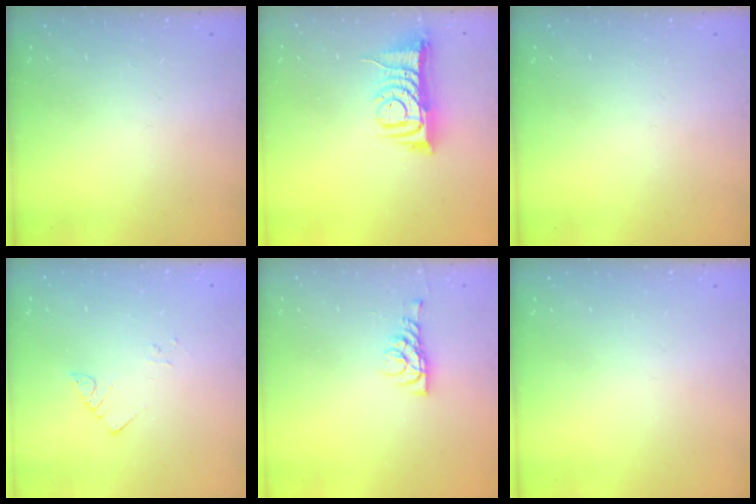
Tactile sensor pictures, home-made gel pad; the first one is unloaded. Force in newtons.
{"total": 8.5, "press": 8.4, "slide": 0.4}
{"total": 0.0}
{"total": 2.8, "press": 2.8, "slide": 0.2}
{"total": 6.1, "press": 6.1, "slide": 0.4}
{"total": 0.0}